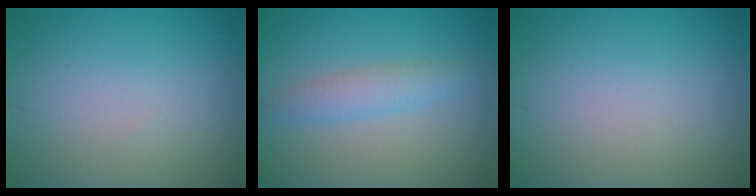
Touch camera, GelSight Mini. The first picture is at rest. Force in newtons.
{"total": 2.5, "press": 2.5, "slide": 0.1}
{"total": 0.0}